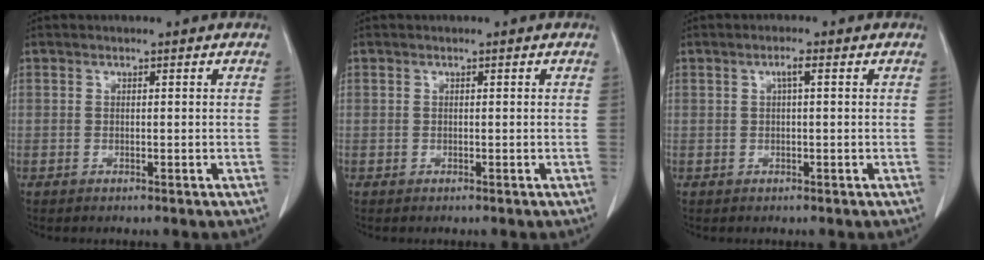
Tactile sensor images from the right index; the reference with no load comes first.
{"total": 0.0}
{"total": 1.5, "force": [0.4, 0.1, 1.4], "torque": [-0.027, 0.004, 0.006]}